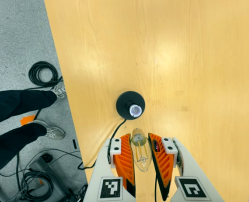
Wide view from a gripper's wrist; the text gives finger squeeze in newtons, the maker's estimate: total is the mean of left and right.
{"total": 21.0, "left": 22.2, "right": 19.9}